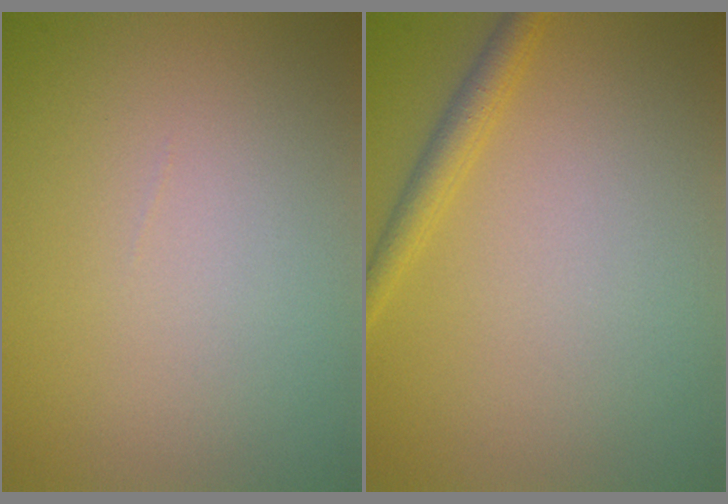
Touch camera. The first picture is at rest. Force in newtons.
{"total": 1.9, "press": 1.9, "slide": 0.2}